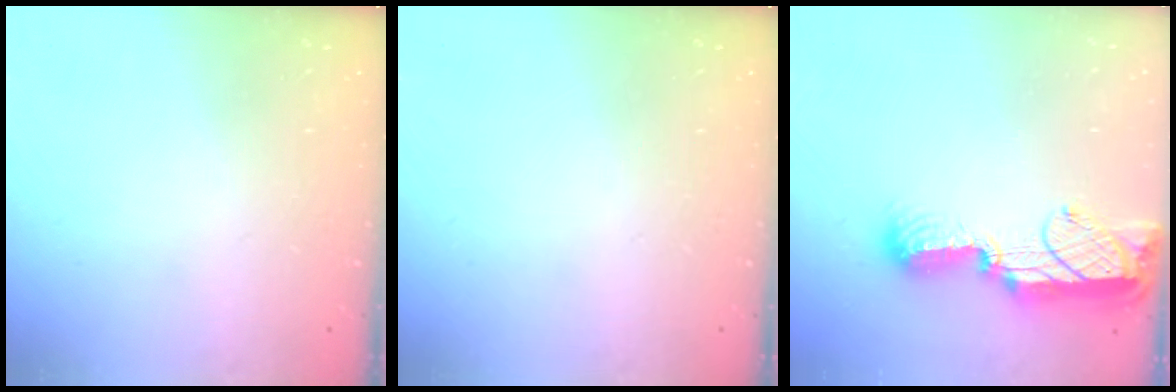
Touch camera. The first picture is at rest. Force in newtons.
{"total": 0.0}
{"total": 12.4, "press": 12.3, "slide": 1.2}